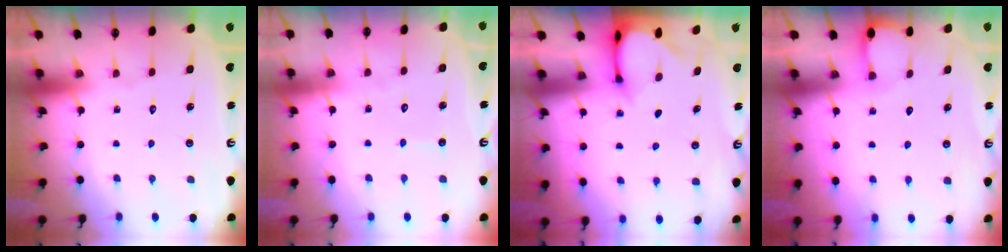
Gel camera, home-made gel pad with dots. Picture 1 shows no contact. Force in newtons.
{"total": 2.6, "press": 2.6, "slide": 0.2}
{"total": 3.4, "press": 3.4, "slide": 0.3}
{"total": 2.5, "press": 2.4, "slide": 0.4}